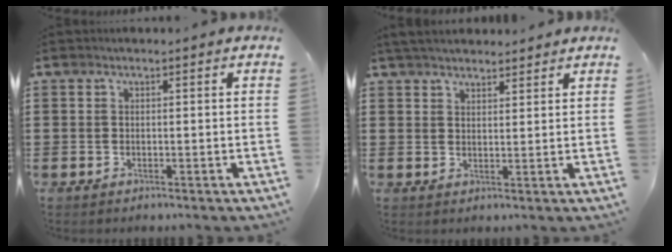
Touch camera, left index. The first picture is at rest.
{"total": 3.6, "force": [3.4, 0.8, 0.8], "torque": [-0.026, 0.000, 0.065]}